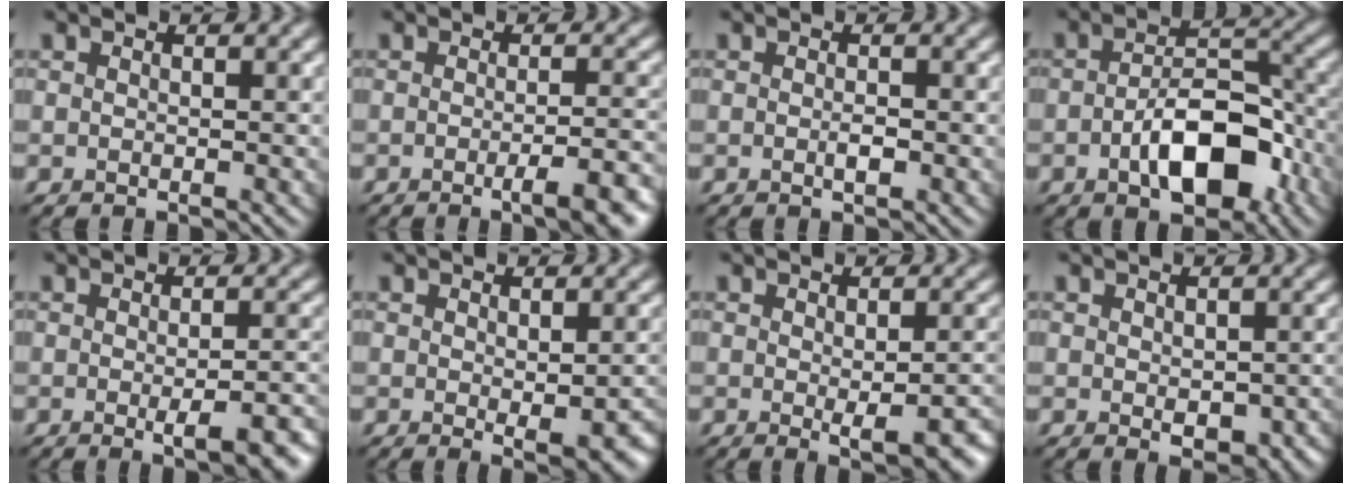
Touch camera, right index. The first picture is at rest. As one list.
[{"total": 5.3, "force": [-2.2, 1.5, 4.6], "torque": [-0.048, 0.000, -0.026]}, {"total": 1.0, "force": [-0.2, 0.3, 0.9], "torque": [-0.018, -0.001, -0.004]}, {"total": 7.7, "force": [-2.7, 3.9, 6.1], "torque": [-0.096, 0.004, -0.043]}, {"total": 5.3, "force": [-1.6, 1.5, 4.8], "torque": [-0.060, -0.008, -0.014]}, {"total": 4.6, "force": [-0.9, 1.7, 4.1], "torque": [-0.047, -0.015, -0.002]}, {"total": 4.7, "force": [-1.0, 1.3, 4.4], "torque": [-0.056, -0.013, -0.006]}, {"total": 3.6, "force": [-0.9, 1.8, 3.0], "torque": [-0.041, -0.012, -0.005]}]